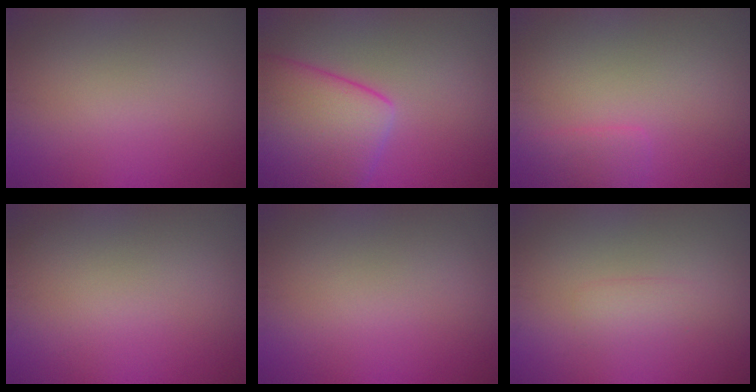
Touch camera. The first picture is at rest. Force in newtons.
{"total": 8.6, "press": 8.6, "slide": 0.5}
{"total": 1.6, "press": 1.5, "slide": 0.2}
{"total": 0.0}
{"total": 0.0}
{"total": 1.1, "press": 1.1, "slide": 0.1}